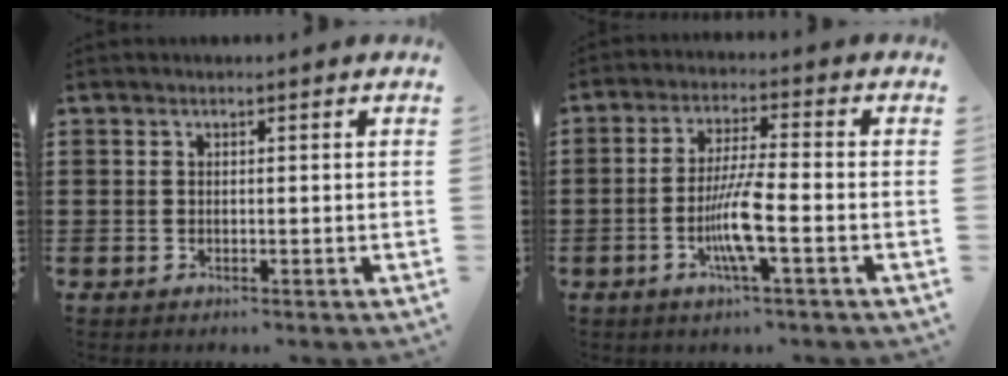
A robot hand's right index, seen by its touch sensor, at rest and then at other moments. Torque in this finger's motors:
{"motor_torque": [1.81, 0.32, 0.41, 0.17]}